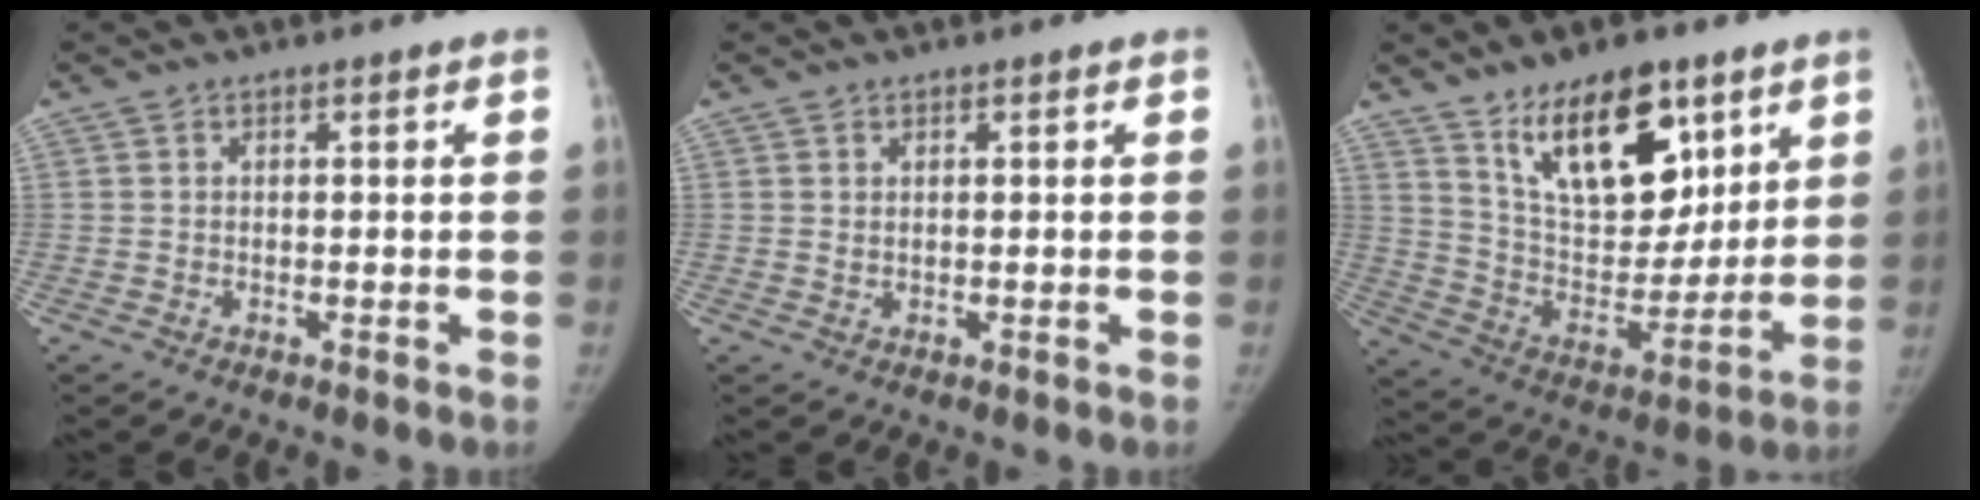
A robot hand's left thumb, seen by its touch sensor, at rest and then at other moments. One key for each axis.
{"total": 0.5, "fx": 0.3, "fy": 0.2, "fz": 0.3, "tx": -0.004, "ty": -0.005, "tz": 0.007}
{"total": 19.1, "fx": 11.2, "fy": 9.6, "fz": 12.0, "tx": -0.133, "ty": -0.070, "tz": 0.202}